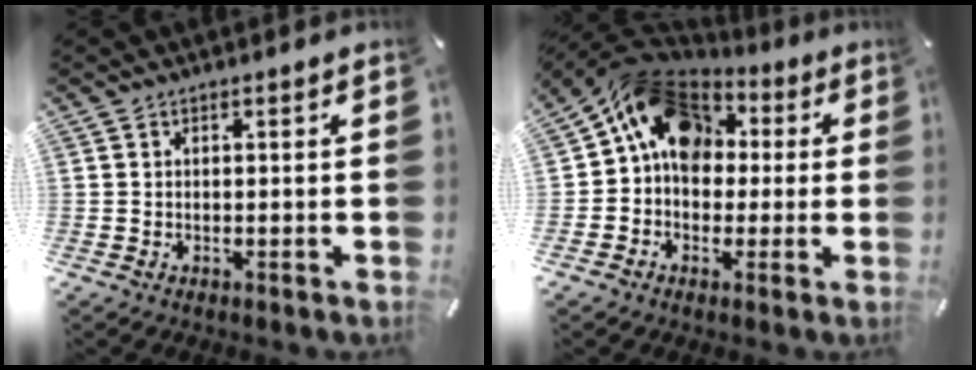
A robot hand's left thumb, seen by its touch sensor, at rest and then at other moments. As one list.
[{"total": 14.3, "force": [3.7, 11.5, 7.7], "torque": [-0.131, 0.003, 0.073]}]